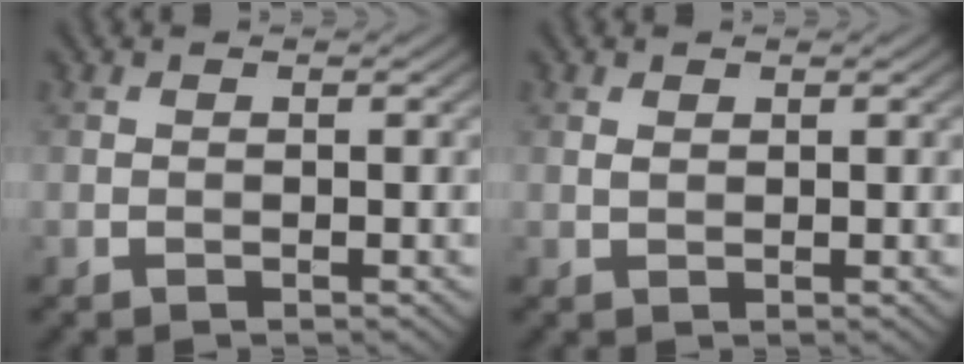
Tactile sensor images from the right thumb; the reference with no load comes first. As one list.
[{"total": 0.6, "force": [0.4, 0.4, 0.4], "torque": [-0.013, -0.001, 0.009]}]